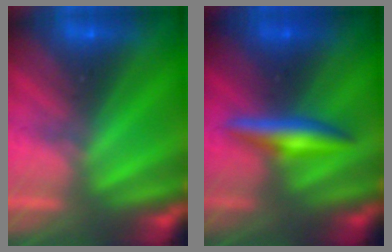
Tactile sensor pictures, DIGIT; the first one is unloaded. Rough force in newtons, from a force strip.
{"total": 2.7}